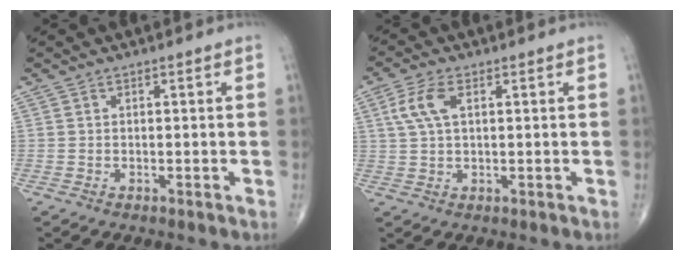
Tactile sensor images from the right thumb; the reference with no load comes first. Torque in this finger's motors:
{"motor_torque": [-0.26, 0.65, 0.76, 0.19, 0.06]}